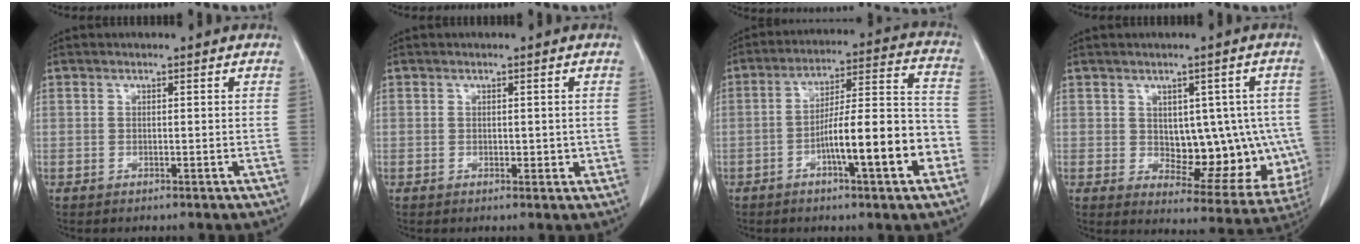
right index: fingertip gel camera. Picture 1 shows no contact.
{"total": 1.7, "force": [0.0, 1.1, 1.2], "torque": [-0.012, 0.001, 0.005]}
{"total": 14.5, "force": [-5.1, 1.7, 13.5], "torque": [-0.206, 0.020, -0.075]}
{"total": 12.8, "force": [-0.1, 7.1, 10.6], "torque": [-0.116, 0.014, 0.027]}